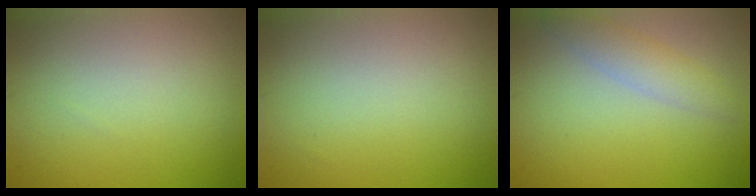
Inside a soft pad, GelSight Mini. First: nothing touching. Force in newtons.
{"total": 0.0}
{"total": 2.6, "press": 2.6, "slide": 0.1}